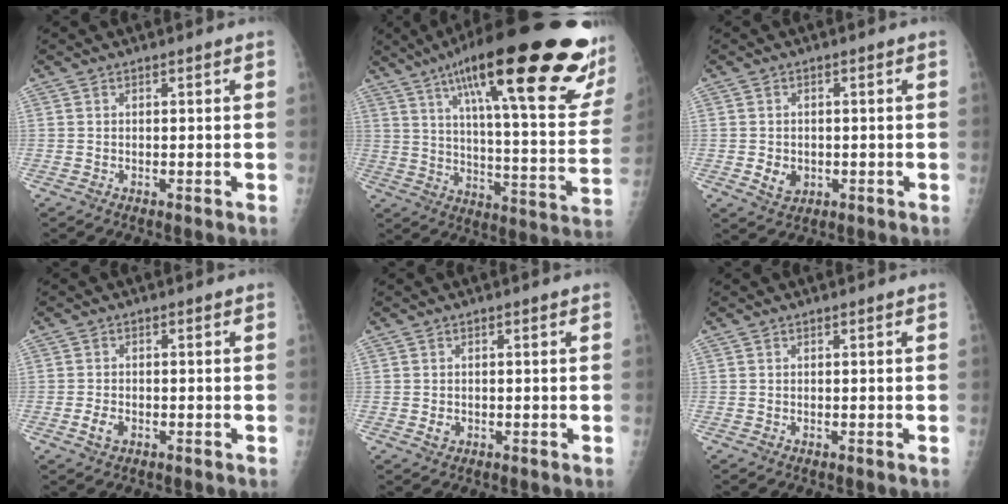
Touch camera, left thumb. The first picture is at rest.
{"total": 34.5, "force": [19.9, 7.3, 27.1], "torque": [-0.319, -0.039, 0.295]}
{"total": 3.5, "force": [-0.8, 2.9, 1.7], "torque": [-0.015, 0.000, -0.004]}
{"total": 2.4, "force": [-1.2, 1.6, 1.3], "torque": [-0.026, 0.002, -0.020]}
{"total": 1.3, "force": [-0.4, 1.2, 0.4], "torque": [-0.003, 0.000, -0.003]}
{"total": 0.0}